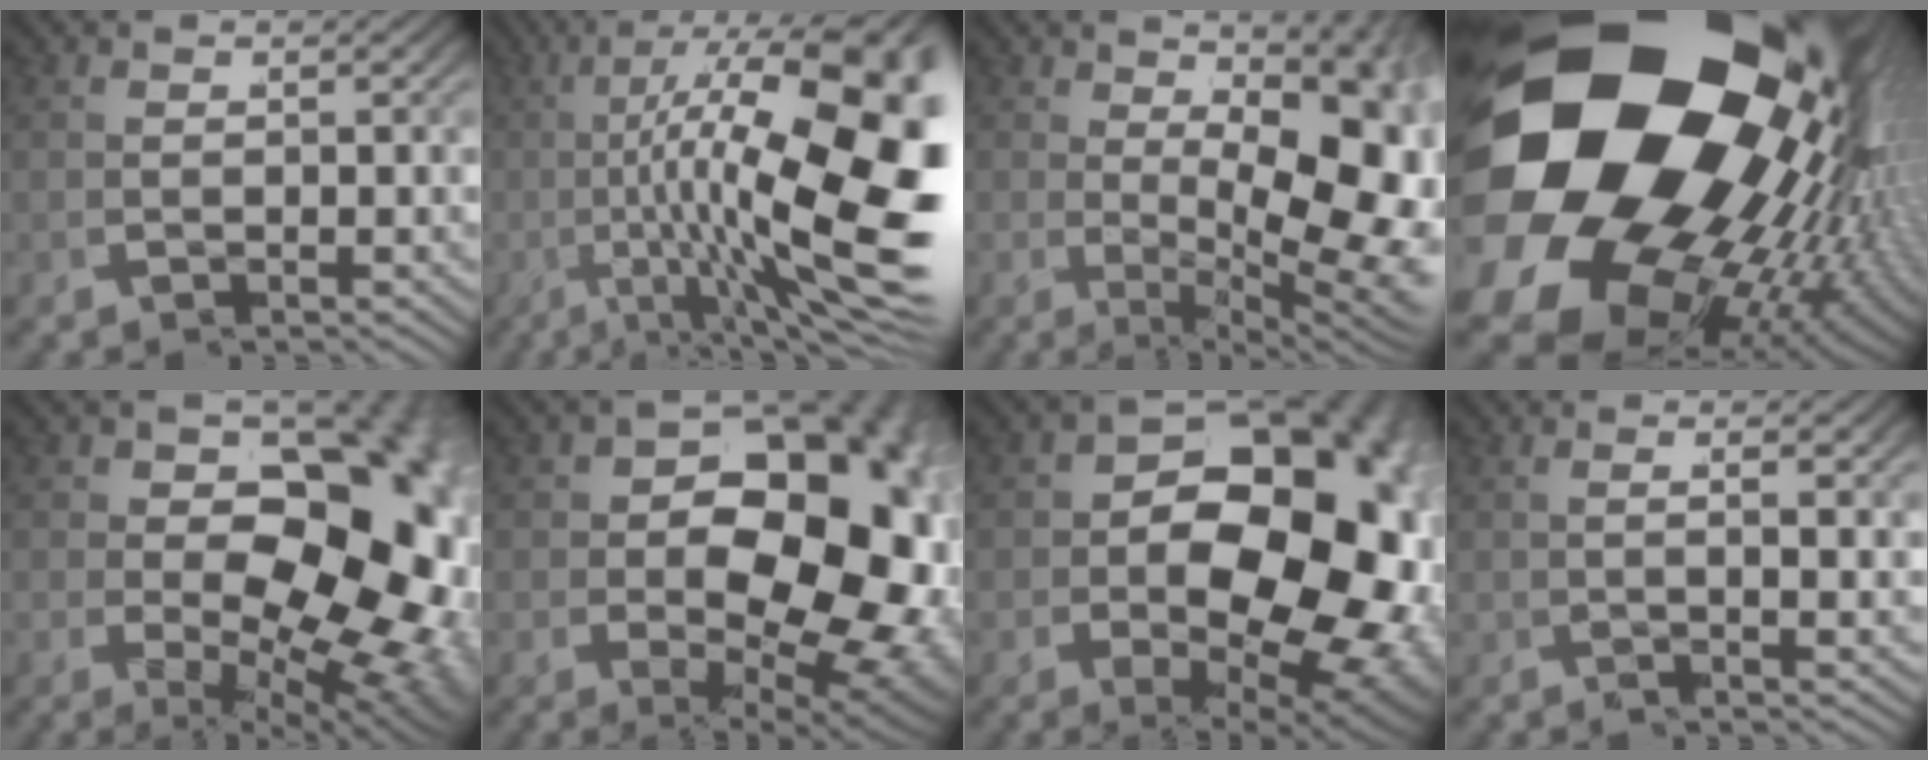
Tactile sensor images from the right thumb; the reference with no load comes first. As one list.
[{"total": 20.1, "force": [1.4, 9.6, 17.6], "torque": [-0.263, -0.042, 0.044]}, {"total": 10.5, "force": [-0.6, 5.4, 9.0], "torque": [-0.150, -0.058, 0.028]}, {"total": 42.9, "force": [-1.2, 29.9, 30.8], "torque": [-0.485, -0.058, -0.018]}, {"total": 18.5, "force": [-1.3, 11.7, 14.2], "torque": [-0.216, -0.071, 0.017]}, {"total": 20.6, "force": [-0.3, 13.3, 15.7], "torque": [-0.231, -0.058, 0.026]}, {"total": 22.8, "force": [-0.4, 14.4, 17.6], "torque": [-0.255, -0.060, 0.023]}, {"total": 1.5, "force": [0.4, -0.2, 1.4], "torque": [-0.034, 0.001, 0.011]}]